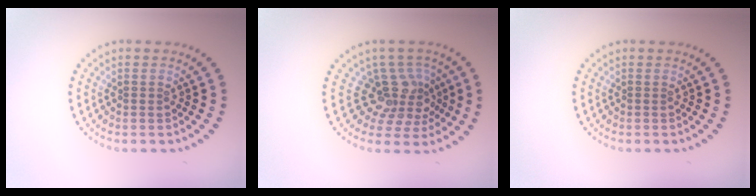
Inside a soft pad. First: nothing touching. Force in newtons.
{"total": 4.0, "press": 3.0, "slide": 2.6}
{"total": 0.0}